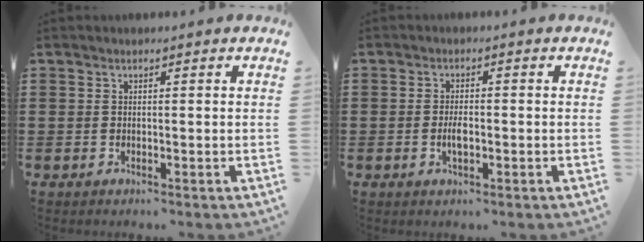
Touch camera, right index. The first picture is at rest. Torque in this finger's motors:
{"motor_torque": [0.86, 1.27, 0.44, 0.06]}